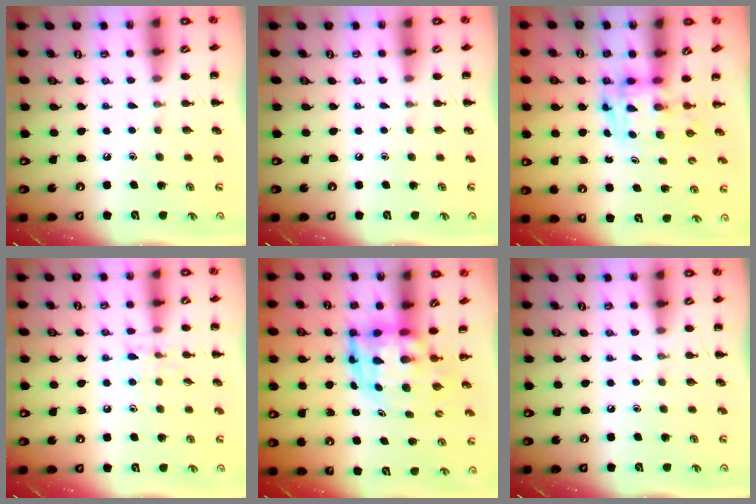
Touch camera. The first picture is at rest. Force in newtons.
{"total": 0.0}
{"total": 3.4, "press": 3.4, "slide": 0.6}
{"total": 6.6, "press": 6.5, "slide": 1.0}
{"total": 6.2, "press": 5.9, "slide": 1.9}
{"total": 0.0}